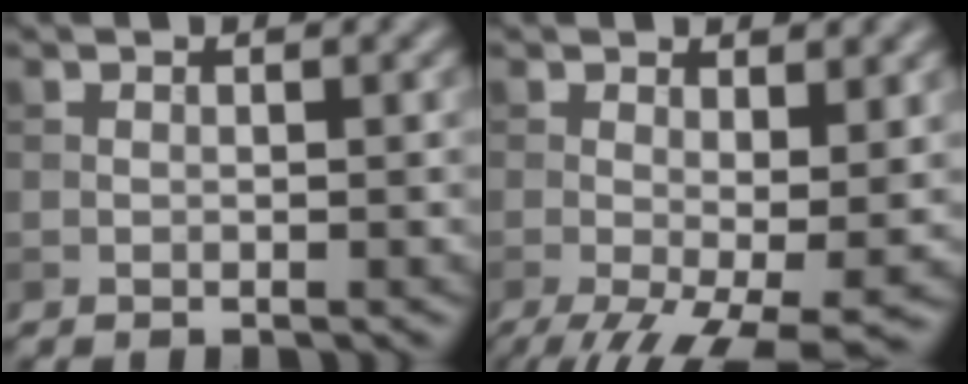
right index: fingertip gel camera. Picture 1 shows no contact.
{"total": 8.4, "force": [-2.5, 2.9, 7.5], "torque": [-0.130, -0.026, -0.028]}